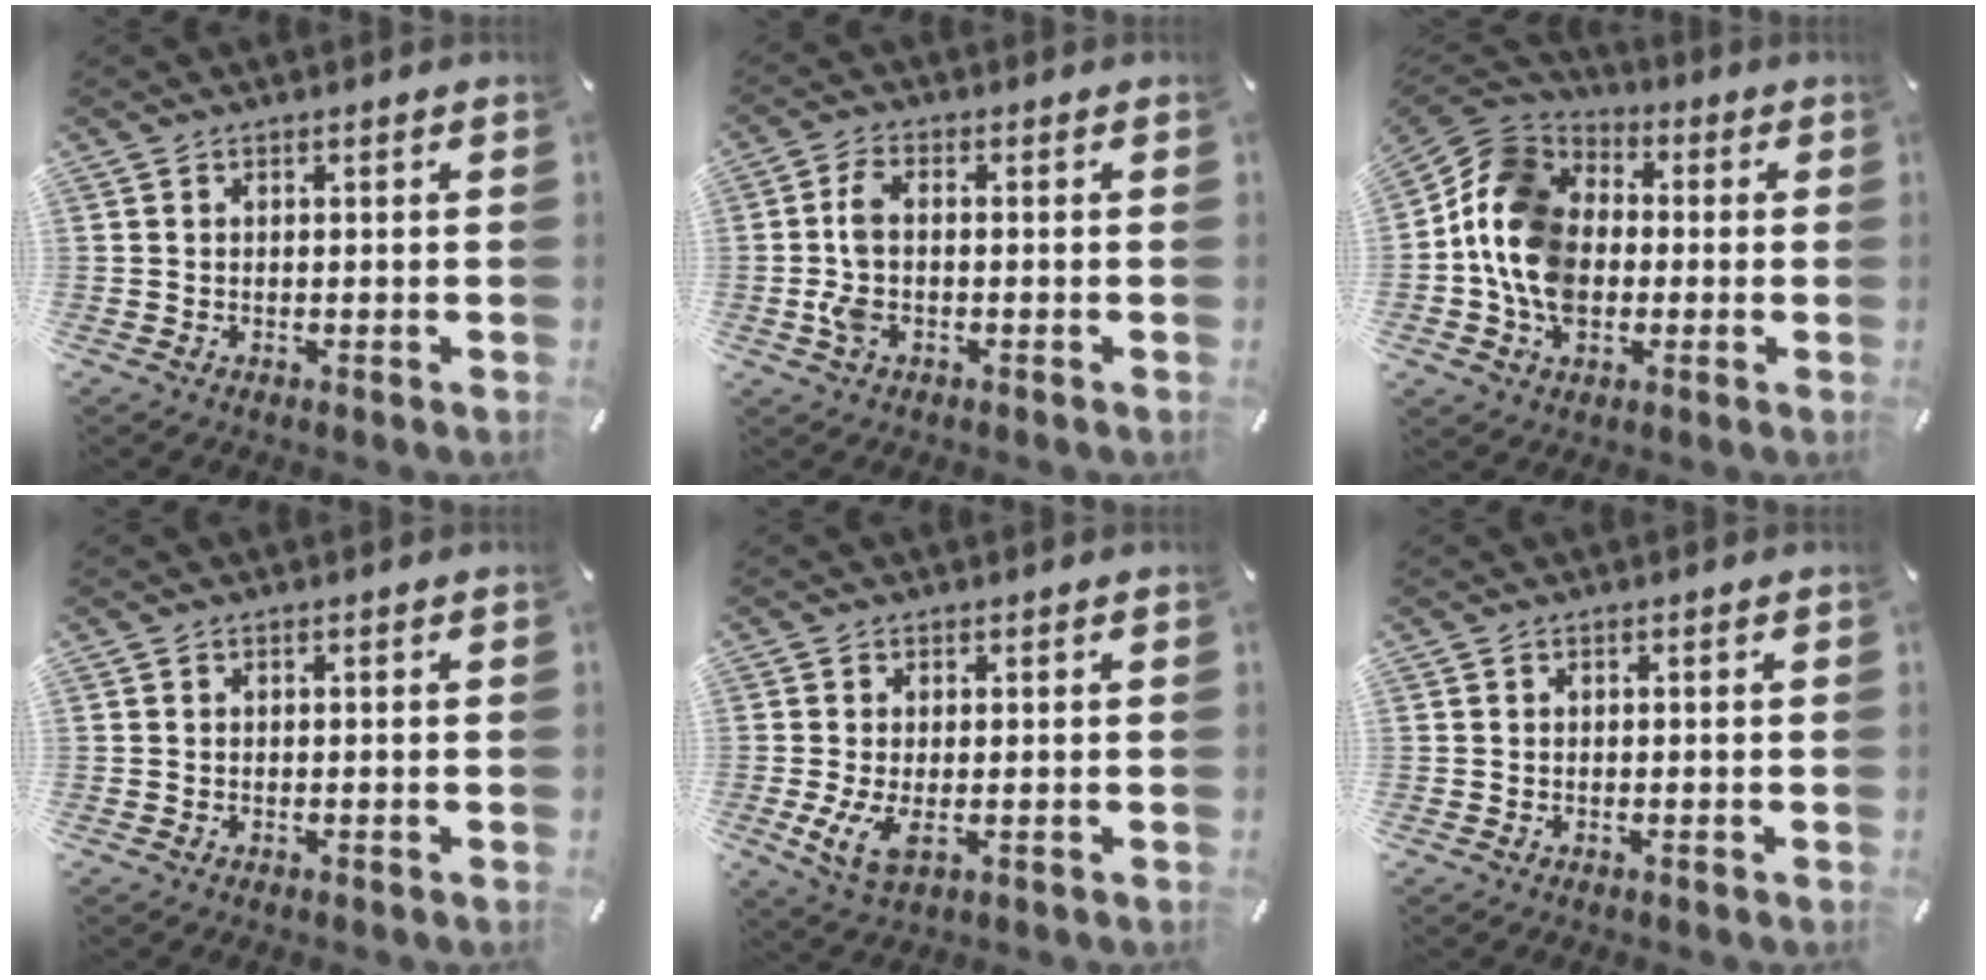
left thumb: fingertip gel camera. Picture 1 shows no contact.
{"total": 5.3, "force": [-0.9, 2.7, 4.5], "torque": [-0.105, 0.002, -0.020]}
{"total": 14.7, "force": [-3.0, 11.8, 8.2], "torque": [-0.200, 0.032, -0.059]}
{"total": 0.0}
{"total": 5.8, "force": [-0.6, 2.6, 5.2], "torque": [-0.113, -0.015, -0.012]}
{"total": 0.0}